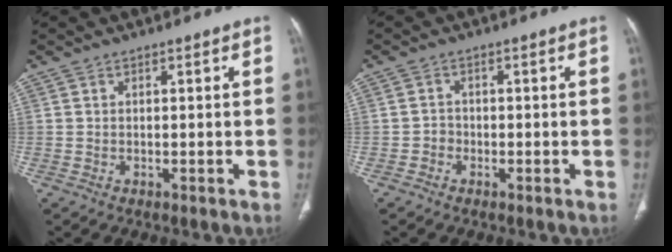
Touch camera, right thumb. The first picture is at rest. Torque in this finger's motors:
{"motor_torque": [0.34, 0.63, -0.05, -0.13, 0.02]}